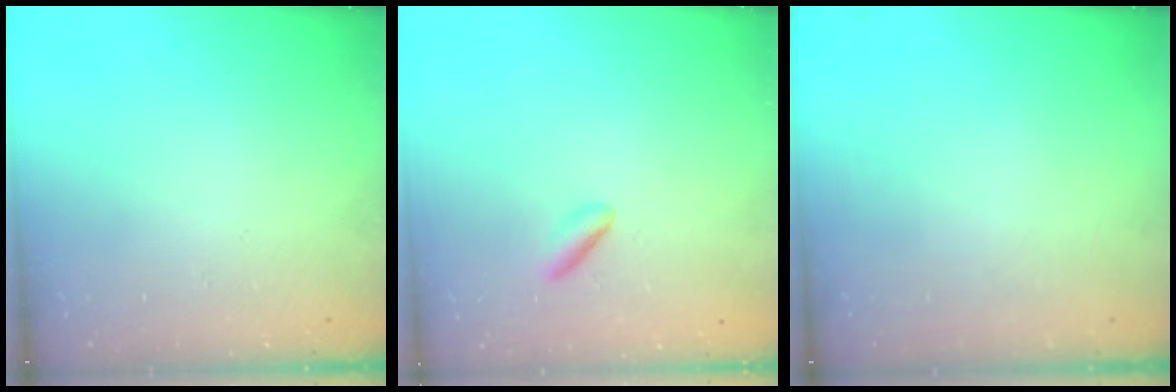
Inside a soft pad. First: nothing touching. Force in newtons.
{"total": 1.5, "press": 1.3, "slide": 0.8}
{"total": 0.0}